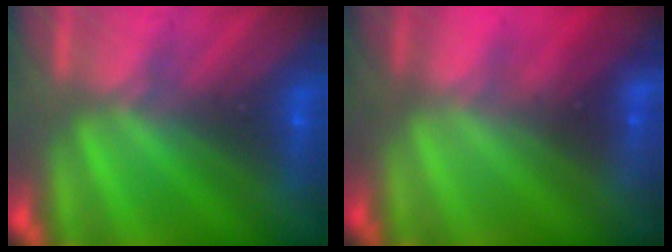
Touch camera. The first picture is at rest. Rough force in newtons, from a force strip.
{"total": 1.9}